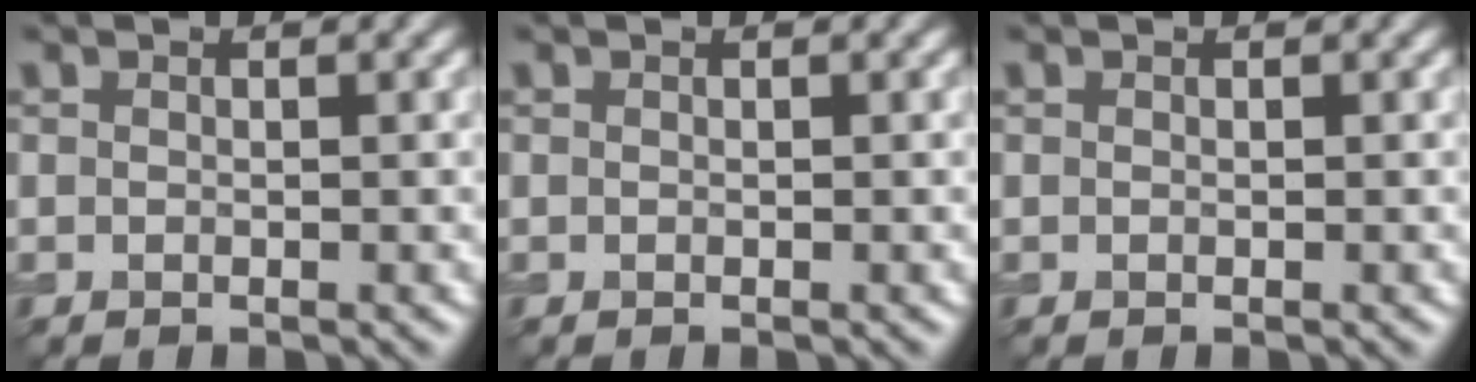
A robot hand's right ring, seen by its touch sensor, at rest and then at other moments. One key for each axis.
{"total": 0.0}
{"total": 0.0}